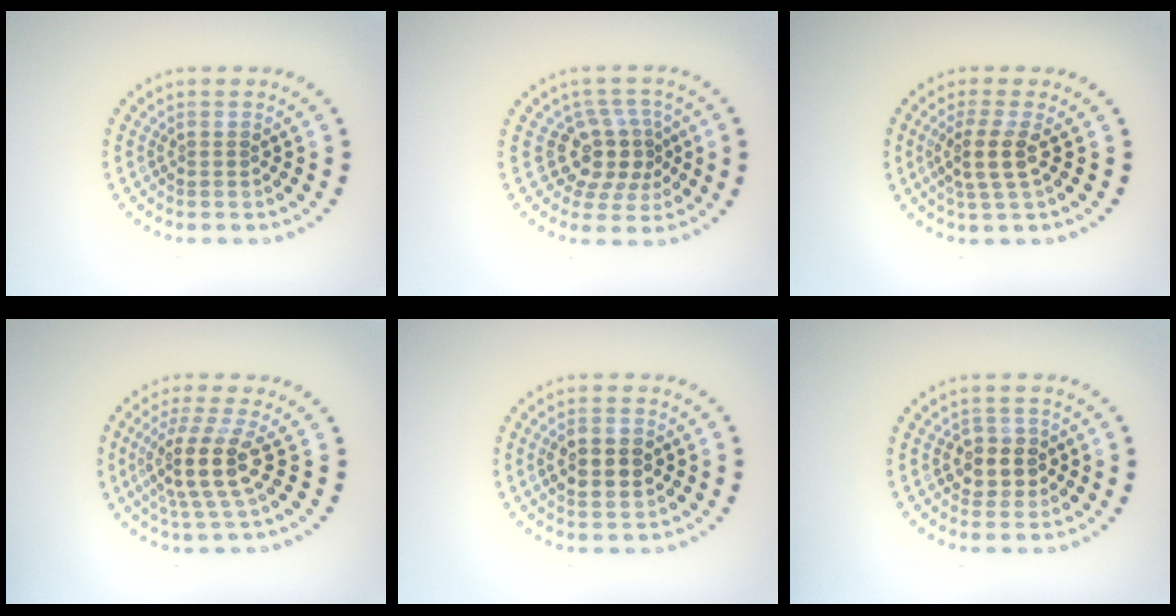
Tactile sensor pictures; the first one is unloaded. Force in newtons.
{"total": 4.0, "press": 3.3, "slide": 2.3}
{"total": 2.7, "press": 2.3, "slide": 1.5}
{"total": 4.3, "press": 3.3, "slide": 2.8}
{"total": 4.5, "press": 4.5, "slide": 0.5}
{"total": 2.8, "press": 2.6, "slide": 1.0}